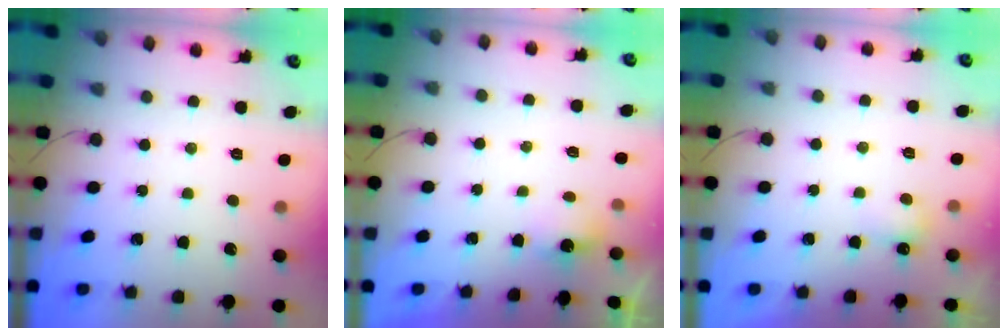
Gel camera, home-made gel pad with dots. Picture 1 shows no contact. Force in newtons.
{"total": 2.7, "press": 2.7, "slide": 0.7}
{"total": 3.2, "press": 3.1, "slide": 0.8}